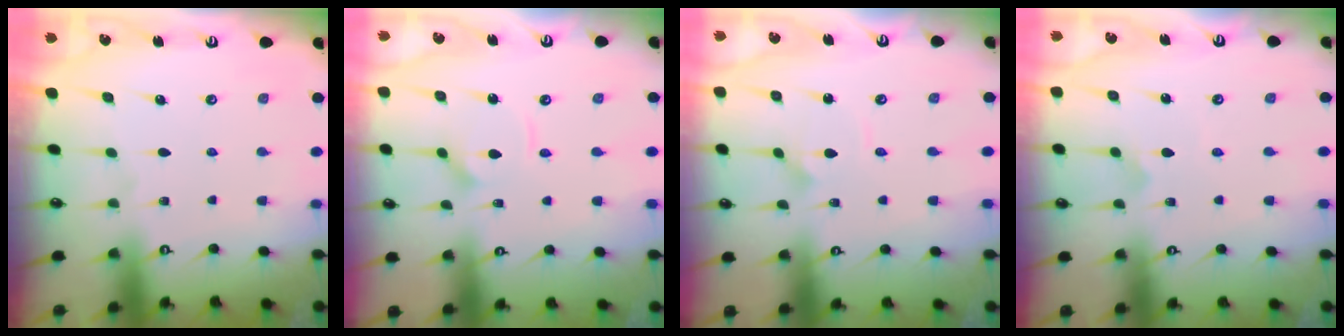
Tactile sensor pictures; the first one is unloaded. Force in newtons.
{"total": 5.4, "press": 5.3, "slide": 0.5}
{"total": 2.4, "press": 2.4, "slide": 0.1}
{"total": 2.7, "press": 2.7, "slide": 0.6}